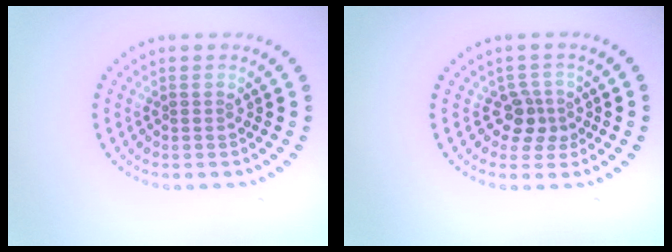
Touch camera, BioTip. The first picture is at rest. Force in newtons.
{"total": 2.4, "press": 1.8, "slide": 1.5}